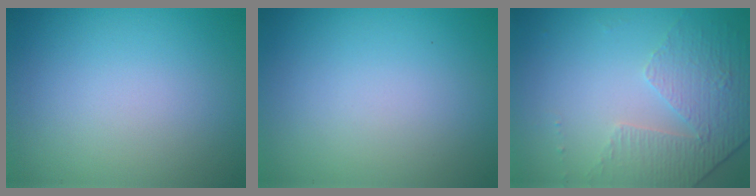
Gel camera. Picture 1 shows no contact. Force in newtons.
{"total": 0.0}
{"total": 4.6, "press": 3.0, "slide": 3.5}